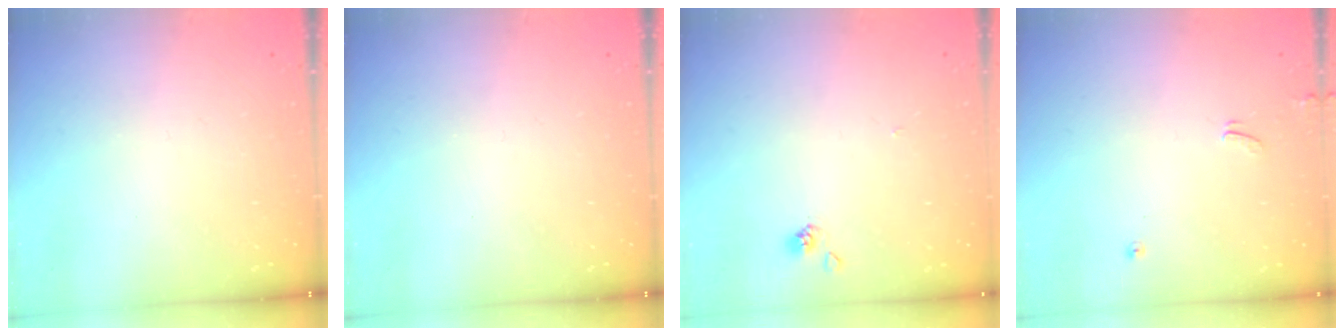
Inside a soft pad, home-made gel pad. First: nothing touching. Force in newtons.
{"total": 0.0}
{"total": 1.8, "press": 1.8, "slide": 0.1}
{"total": 0.0}